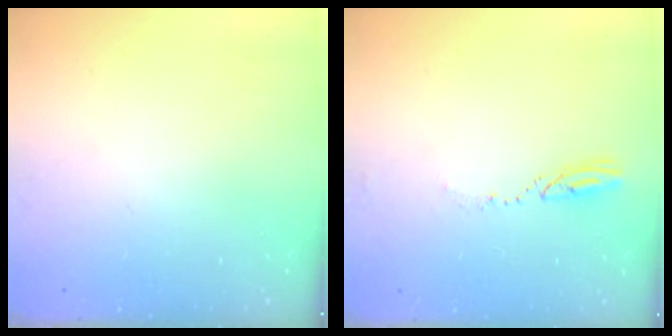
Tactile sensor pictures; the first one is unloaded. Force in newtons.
{"total": 3.7, "press": 3.6, "slide": 0.4}